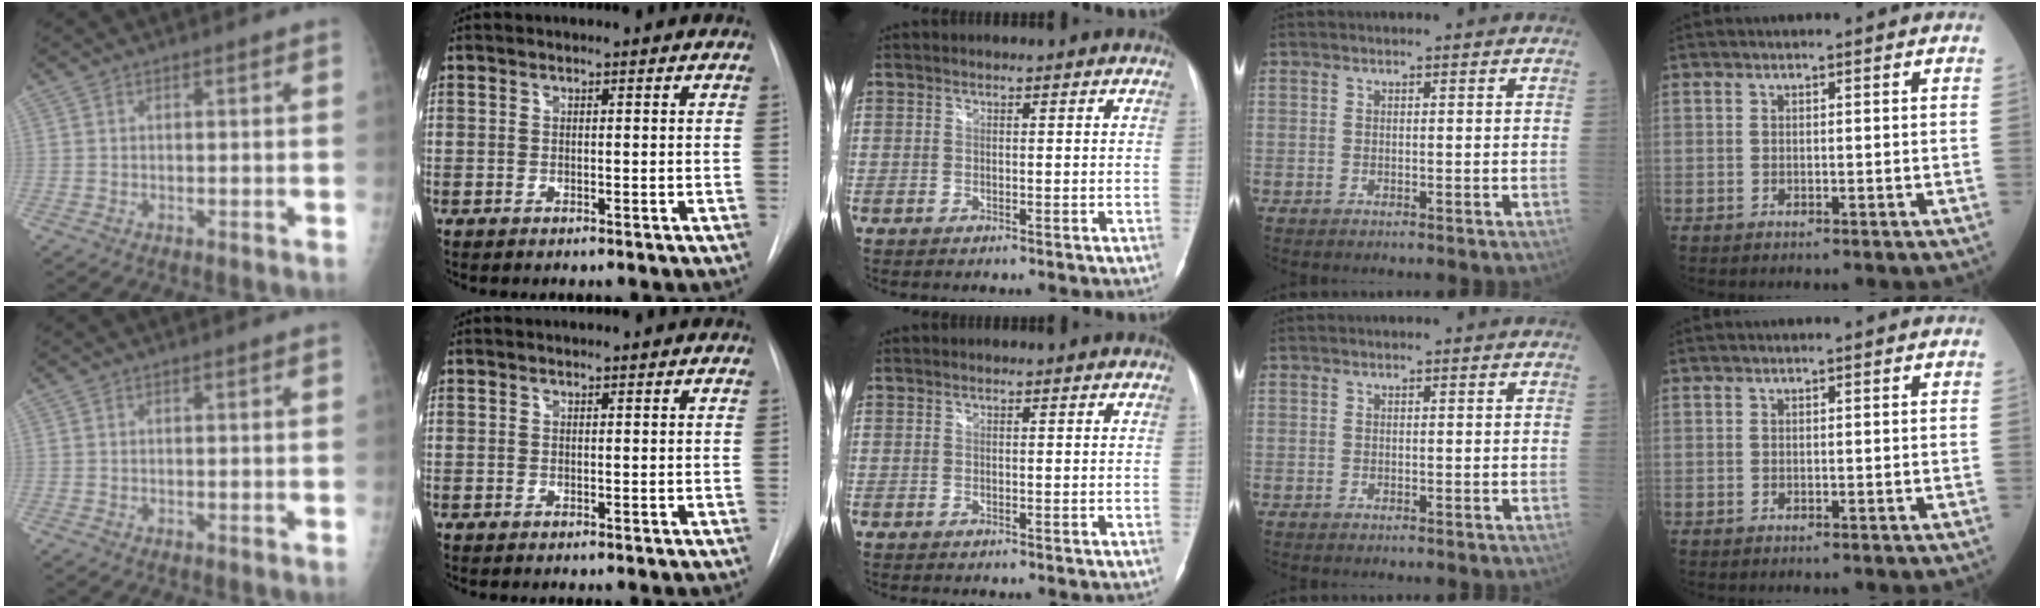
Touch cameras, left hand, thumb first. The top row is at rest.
{}